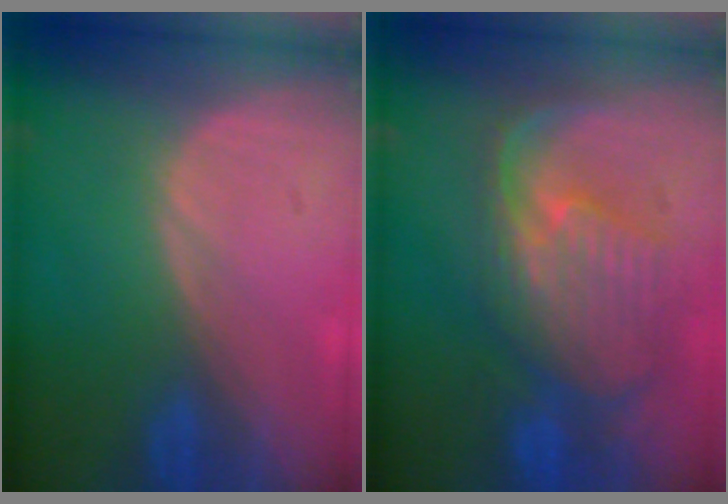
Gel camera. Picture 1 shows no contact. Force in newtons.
{"total": 10.9, "press": 9.6, "slide": 5.3}